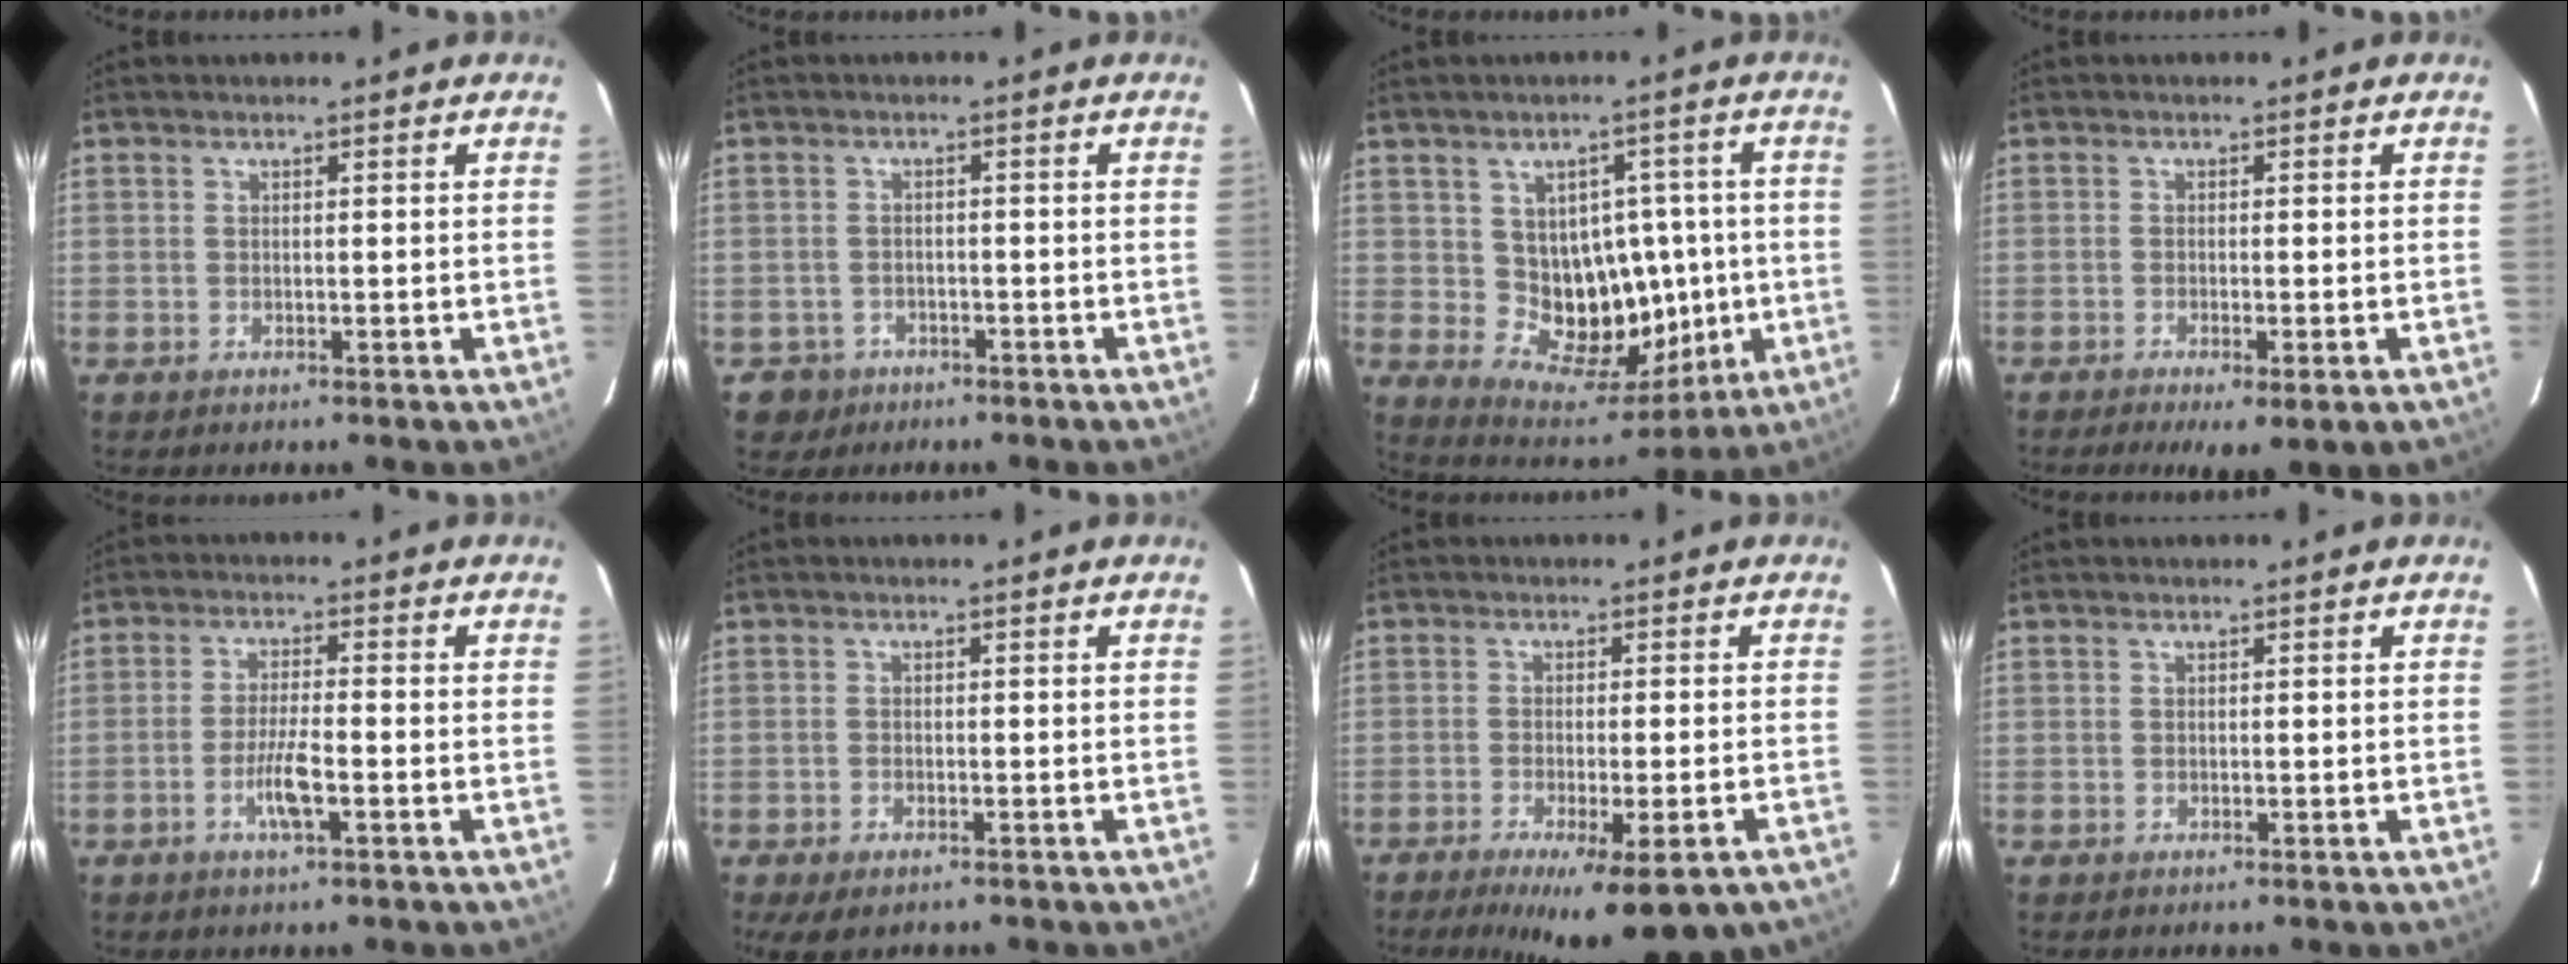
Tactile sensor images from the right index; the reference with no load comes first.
{"total": 3.6, "force": [-1.9, 3.0, -0.5], "torque": [0.007, 0.011, -0.029]}
{"total": 12.4, "force": [-0.2, 8.7, 8.8], "torque": [-0.118, 0.027, 0.023]}
{"total": 5.6, "force": [-3.3, 1.2, 4.4], "torque": [-0.061, -0.016, -0.047]}
{"total": 4.9, "force": [-2.0, 0.4, 4.5], "torque": [-0.086, -0.004, -0.039]}
{"total": 4.3, "force": [-3.0, 1.8, 2.4], "torque": [-0.042, -0.009, -0.043]}
{"total": 13.5, "force": [-9.9, 2.0, 8.9], "torque": [-0.094, -0.027, -0.137]}
{"total": 0.0}